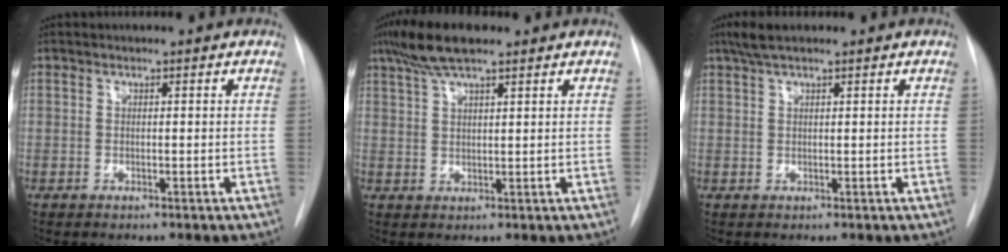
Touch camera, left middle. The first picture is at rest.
{"total": 7.4, "force": [5.3, 1.3, 5.0], "torque": [-0.100, 0.018, 0.095]}
{"total": 3.4, "force": [2.5, 0.6, 2.3], "torque": [-0.050, 0.015, 0.049]}